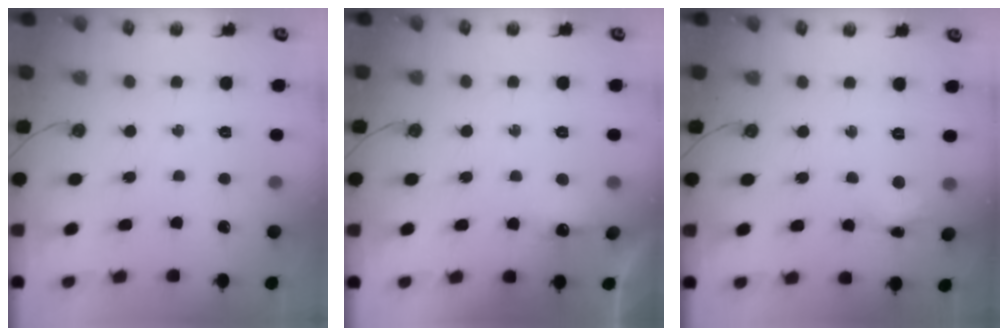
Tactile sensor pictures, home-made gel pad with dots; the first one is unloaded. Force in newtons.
{"total": 7.4, "press": 7.3, "slide": 0.9}
{"total": 5.4, "press": 5.4, "slide": 0.3}